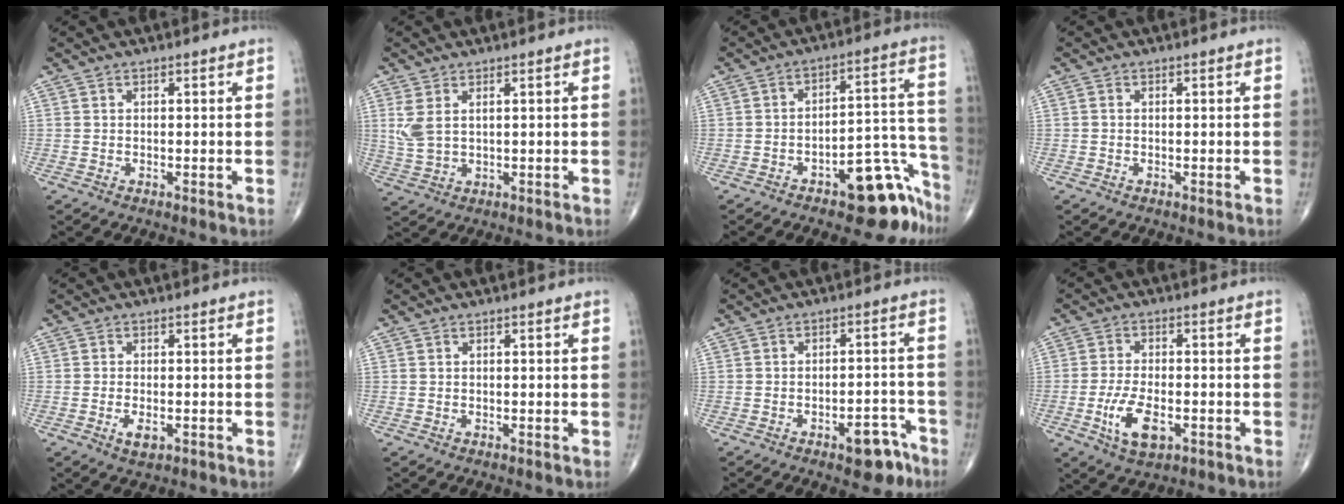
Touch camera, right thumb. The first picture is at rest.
{"total": 4.6, "force": [1.6, 2.3, 3.7], "torque": [-0.088, -0.003, 0.042]}
{"total": 14.1, "force": [-9.0, 5.9, 9.0], "torque": [-0.050, 0.105, -0.121]}
{"total": 0.0}
{"total": 2.8, "force": [-1.0, 1.4, 2.3], "torque": [-0.036, 0.000, -0.015]}
{"total": 0.0}
{"total": 6.7, "force": [-4.2, 3.0, 4.3], "torque": [-0.034, 0.039, -0.050]}
{"total": 7.8, "force": [-2.7, 3.7, 6.3], "torque": [-0.117, 0.004, -0.045]}